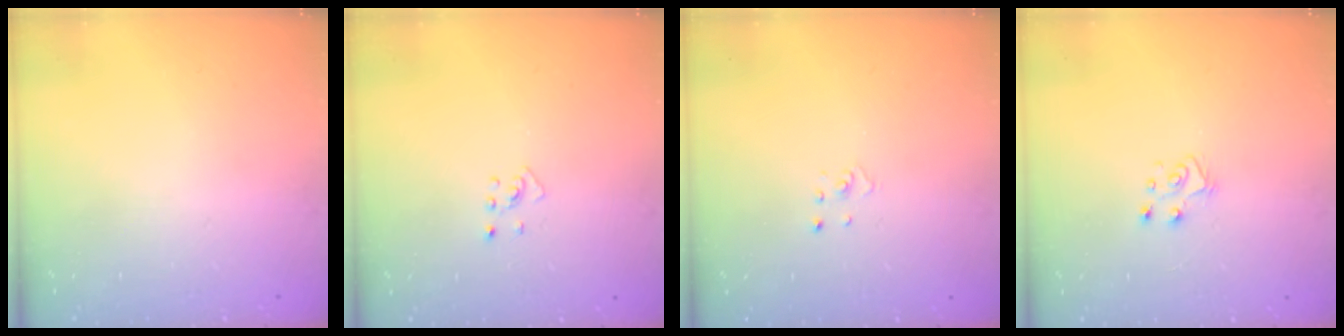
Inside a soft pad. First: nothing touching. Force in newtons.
{"total": 2.7, "press": 2.7, "slide": 0.5}
{"total": 1.1, "press": 1.1, "slide": 0.1}
{"total": 6.3, "press": 6.3, "slide": 0.3}